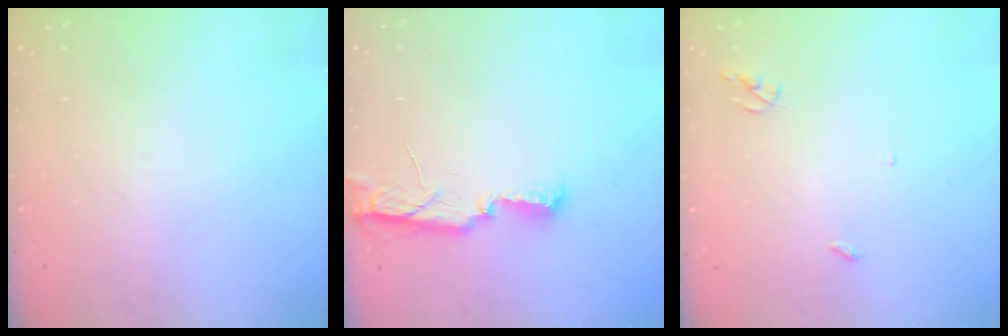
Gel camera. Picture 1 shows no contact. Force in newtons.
{"total": 9.5, "press": 8.0, "slide": 5.2}
{"total": 2.6, "press": 2.6, "slide": 0.2}